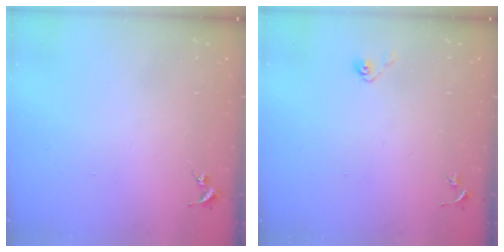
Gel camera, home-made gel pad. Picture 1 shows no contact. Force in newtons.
{"total": 4.0, "press": 3.3, "slide": 2.2}